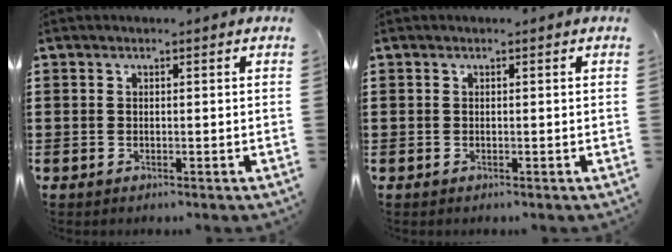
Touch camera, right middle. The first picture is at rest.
{"total": 0.0}